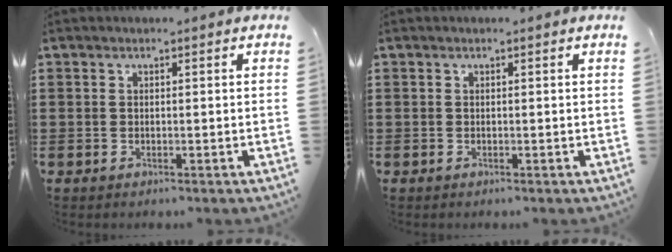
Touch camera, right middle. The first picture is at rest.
{"total": 0.0}